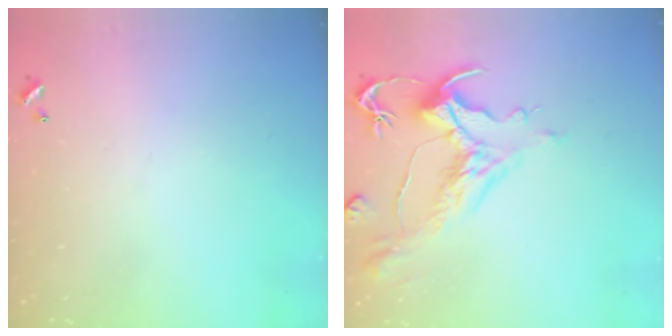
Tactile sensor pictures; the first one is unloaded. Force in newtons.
{"total": 1.8, "press": 1.1, "slide": 1.4}